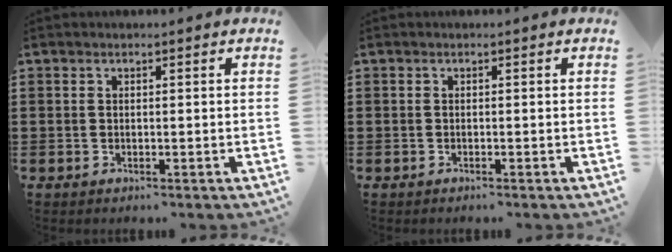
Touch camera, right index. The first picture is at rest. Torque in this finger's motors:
{"motor_torque": [-0.09, 0.16, 0.01, 0.01]}